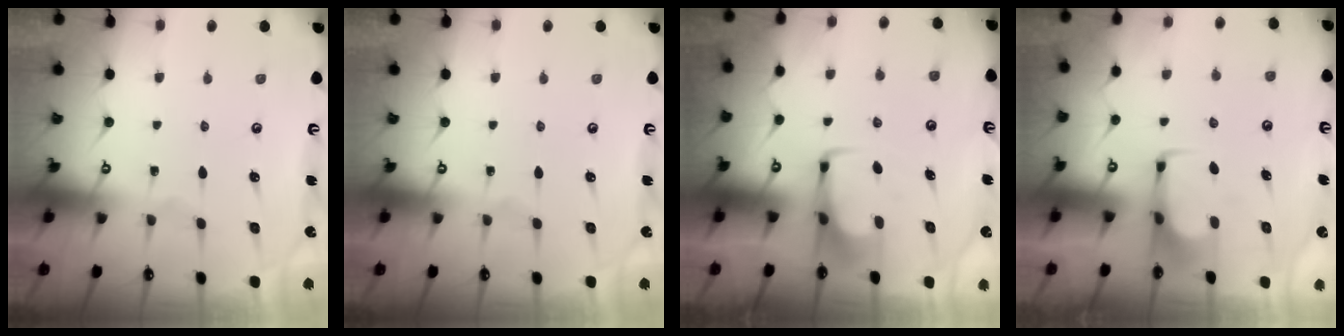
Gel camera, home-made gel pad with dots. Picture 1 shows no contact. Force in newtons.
{"total": 0.0}
{"total": 3.9, "press": 3.9, "slide": 0.2}
{"total": 1.7, "press": 1.6, "slide": 0.5}